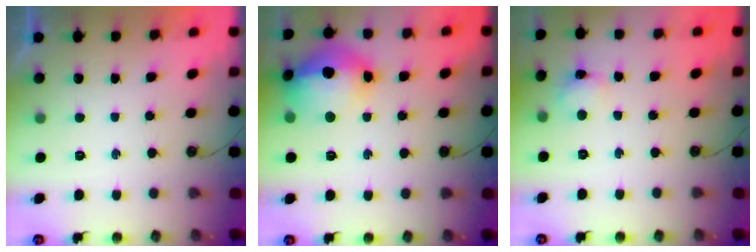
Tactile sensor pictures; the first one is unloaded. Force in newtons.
{"total": 20.0, "press": 18.6, "slide": 7.3}
{"total": 4.3, "press": 4.3, "slide": 0.1}